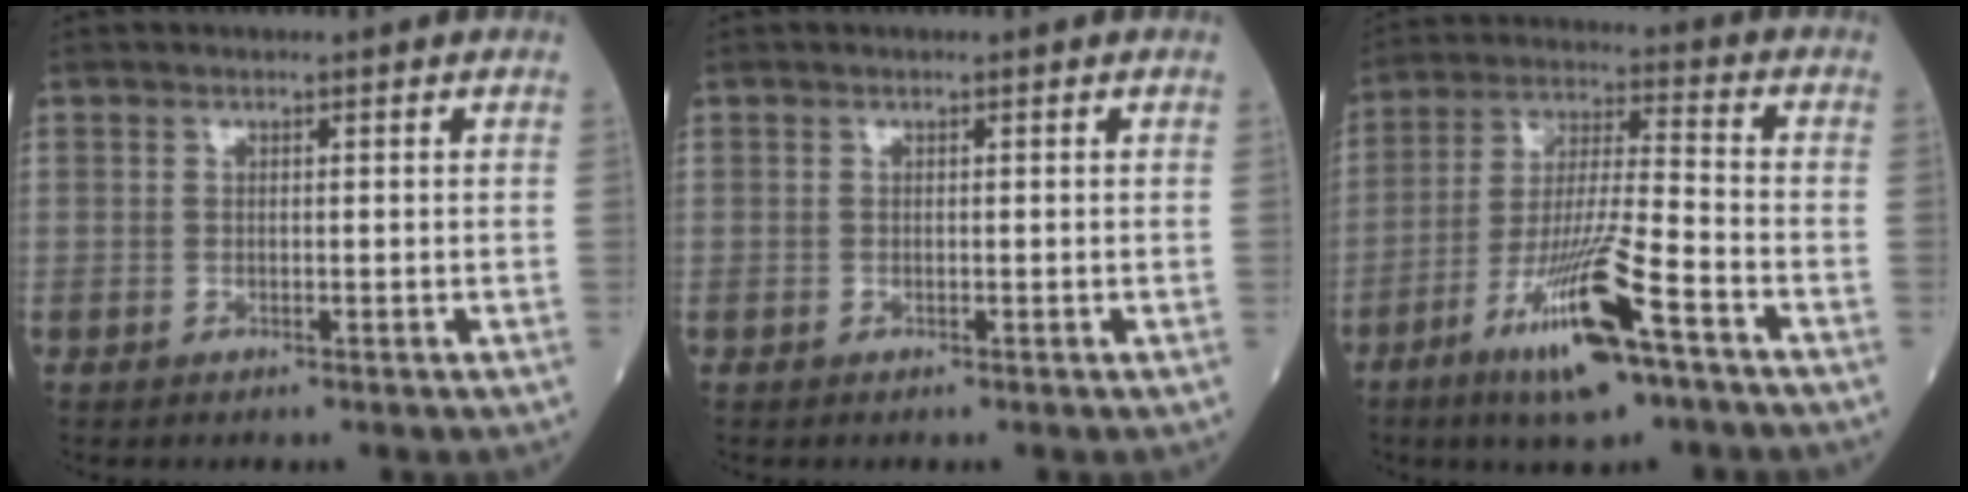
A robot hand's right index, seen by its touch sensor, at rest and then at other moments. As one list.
[{"total": 0.0}, {"total": 14.3, "force": [-7.8, 1.4, 11.9], "torque": [-0.230, -0.021, -0.138]}]